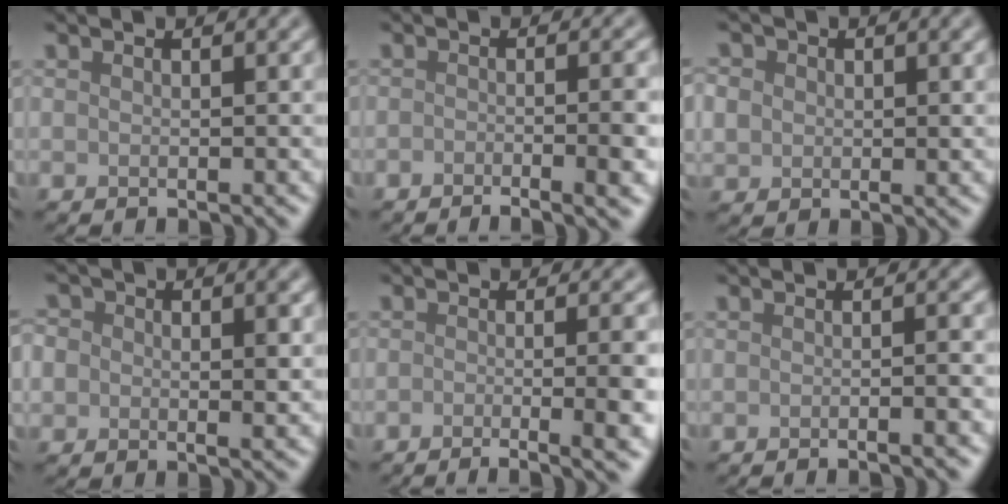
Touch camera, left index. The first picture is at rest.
{"total": 5.6, "force": [-2.4, 1.7, 4.8], "torque": [-0.051, -0.004, -0.031]}
{"total": 3.1, "force": [0.6, 2.7, 1.5], "torque": [-0.031, 0.002, 0.008]}
{"total": 4.4, "force": [0.4, 3.2, 2.9], "torque": [-0.025, 0.003, -0.005]}
{"total": 8.9, "force": [-2.8, 3.5, 7.7], "torque": [-0.056, 0.000, -0.029]}
{"total": 2.6, "force": [-1.0, 0.7, 2.3], "torque": [-0.015, 0.005, -0.018]}